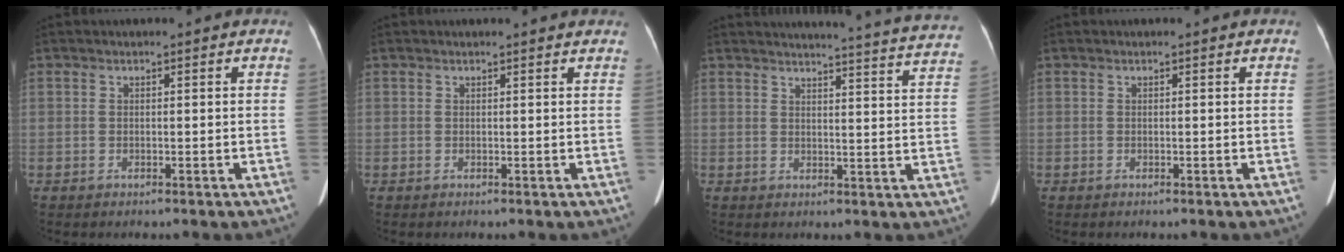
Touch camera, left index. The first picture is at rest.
{"total": 2.5, "force": [2.3, 0.3, 0.7], "torque": [-0.016, 0.007, 0.017]}
{"total": 22.3, "force": [21.7, -0.1, 5.4], "torque": [-0.072, -0.087, 0.234]}
{"total": 0.0}